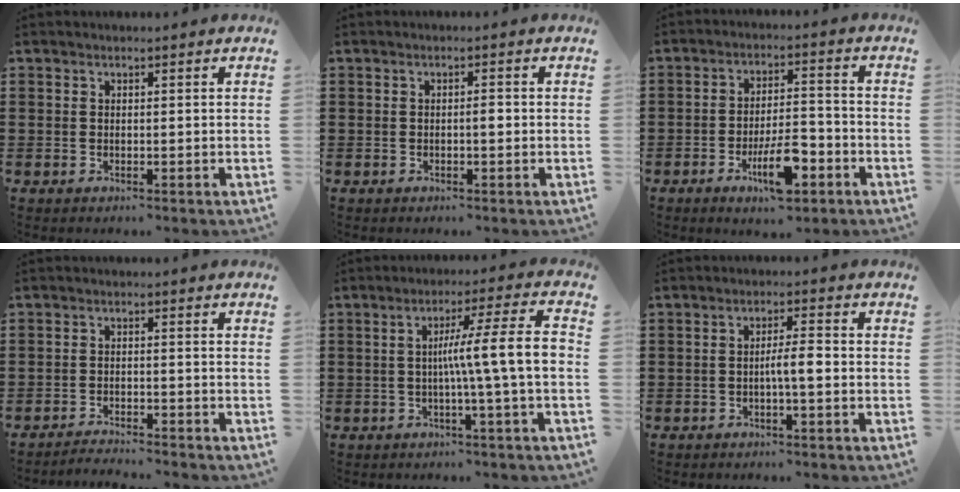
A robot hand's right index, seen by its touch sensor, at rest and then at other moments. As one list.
[{"total": 1.2, "force": [-0.2, 0.3, 1.2], "torque": [-0.022, 0.001, -0.005]}, {"total": 8.3, "force": [-4.0, 2.7, 6.8], "torque": [-0.132, 0.000, -0.072]}, {"total": 2.3, "force": [-2.3, -0.2, 0.2], "torque": [-0.007, 0.002, -0.048]}, {"total": 9.2, "force": [-0.5, -0.4, 9.2], "torque": [-0.157, -0.007, -0.017]}, {"total": 3.4, "force": [-0.8, 0.5, 3.3], "torque": [-0.059, 0.003, -0.017]}]